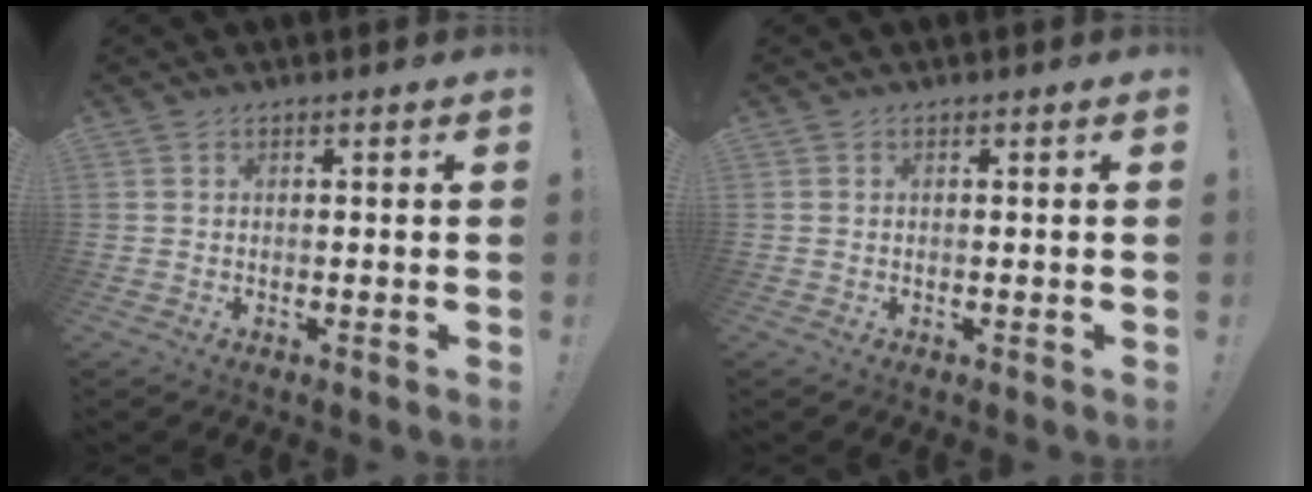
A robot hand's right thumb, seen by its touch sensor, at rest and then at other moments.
{"total": 0.0}